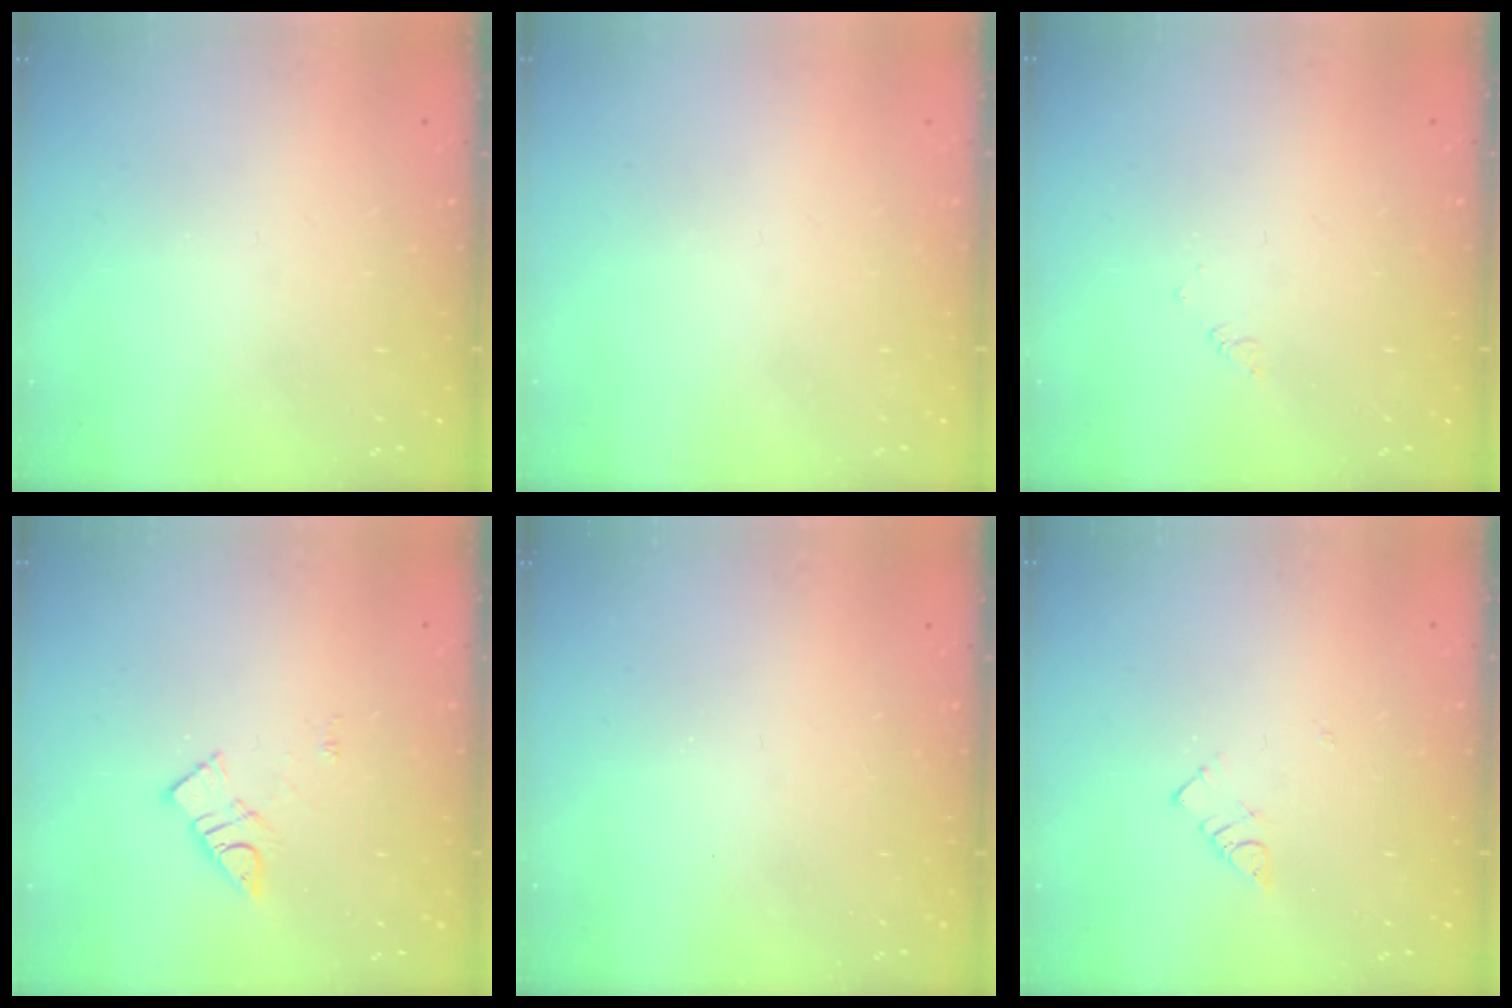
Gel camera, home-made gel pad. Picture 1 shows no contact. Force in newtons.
{"total": 1.8, "press": 1.7, "slide": 0.1}
{"total": 1.7, "press": 1.7, "slide": 0.3}
{"total": 7.2, "press": 7.2, "slide": 0.3}
{"total": 1.6, "press": 1.6, "slide": 0.2}
{"total": 2.9, "press": 2.9, "slide": 0.4}